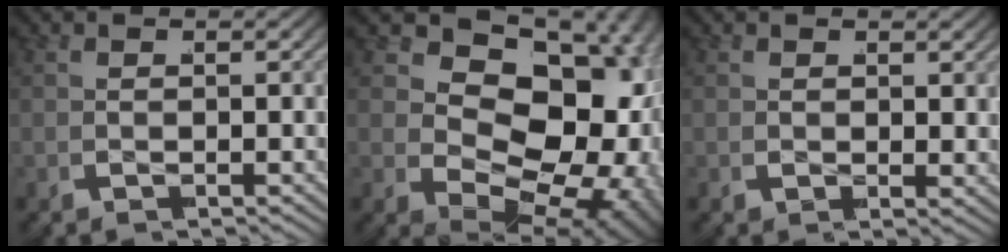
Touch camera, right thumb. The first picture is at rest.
{"total": 20.4, "force": [-0.2, 13.9, 14.9], "torque": [-0.259, -0.038, 0.009]}
{"total": 1.1, "force": [0.5, 0.8, 0.6], "torque": [-0.010, -0.011, 0.012]}